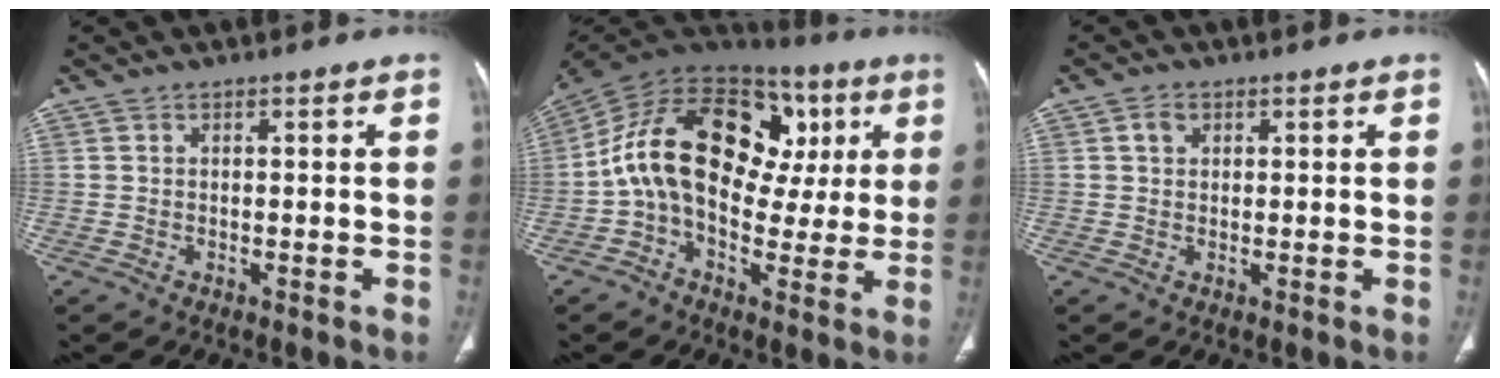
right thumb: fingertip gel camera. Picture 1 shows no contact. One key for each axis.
{"total": 23.1, "fx": 3.1, "fy": 14.9, "fz": 17.5, "tx": -0.260, "ty": 0.050, "tz": 0.040}
{"total": 2.1, "fx": 0.8, "fy": 1.6, "fz": 1.0, "tx": -0.014, "ty": 0.001, "tz": 0.013}